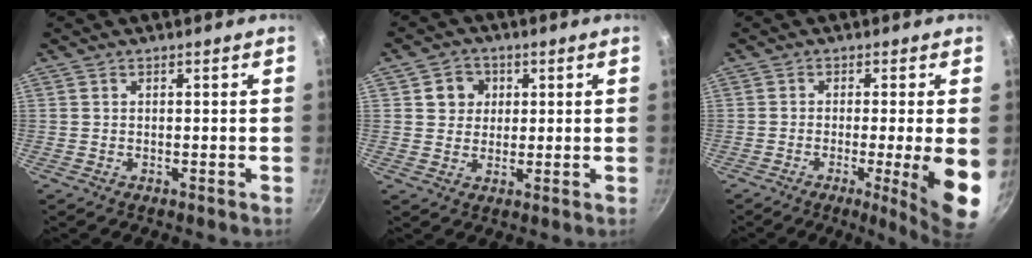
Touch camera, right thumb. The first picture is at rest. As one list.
[{"total": 5.1, "force": [1.4, 4.7, 1.4], "torque": [0.013, 0.003, 0.018]}, {"total": 10.4, "force": [-2.2, 0.7, 10.2], "torque": [-0.140, -0.004, -0.030]}]